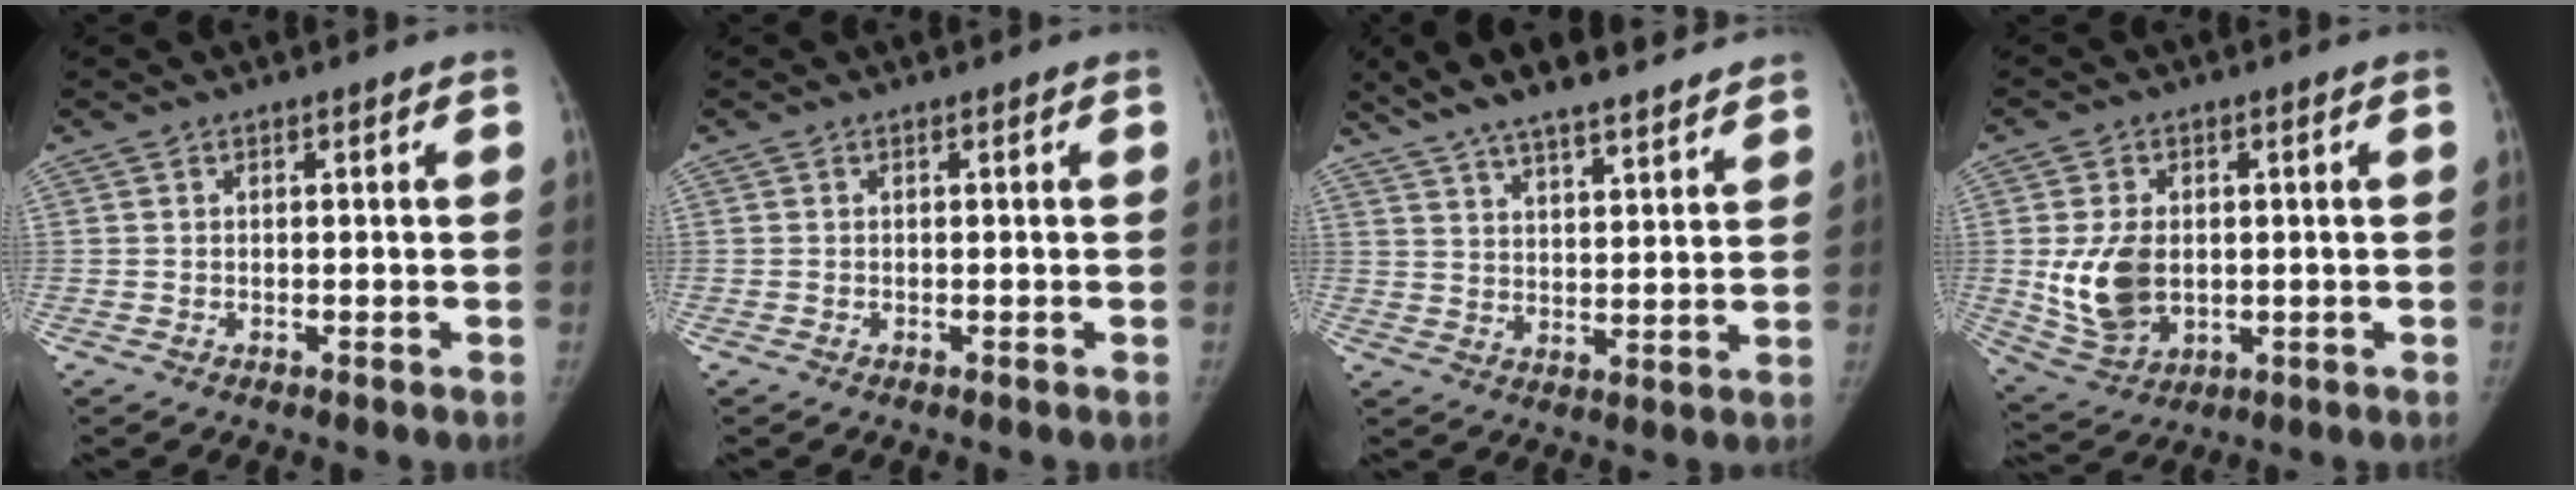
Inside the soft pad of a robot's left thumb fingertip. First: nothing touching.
{"total": 0.0}
{"total": 18.4, "force": [14.7, 4.6, 10.1], "torque": [-0.150, -0.024, 0.232]}
{"total": 10.9, "force": [0.1, 7.5, 7.9], "torque": [-0.135, -0.009, 0.018]}